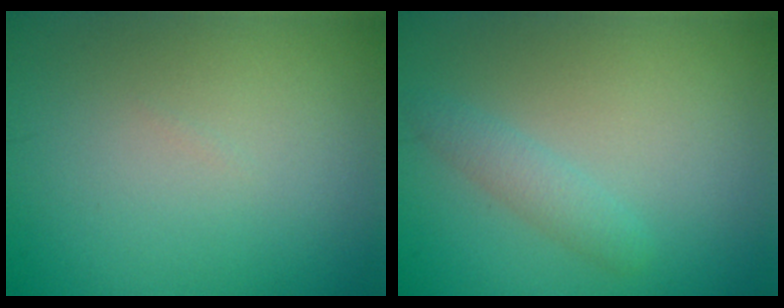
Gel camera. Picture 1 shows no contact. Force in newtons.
{"total": 1.8, "press": 1.8, "slide": 0.1}